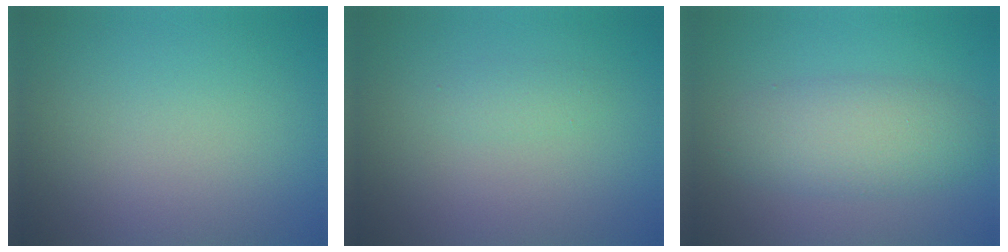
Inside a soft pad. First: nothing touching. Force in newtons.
{"total": 0.8, "press": 0.8, "slide": 0.0}
{"total": 4.5, "press": 4.5, "slide": 0.2}